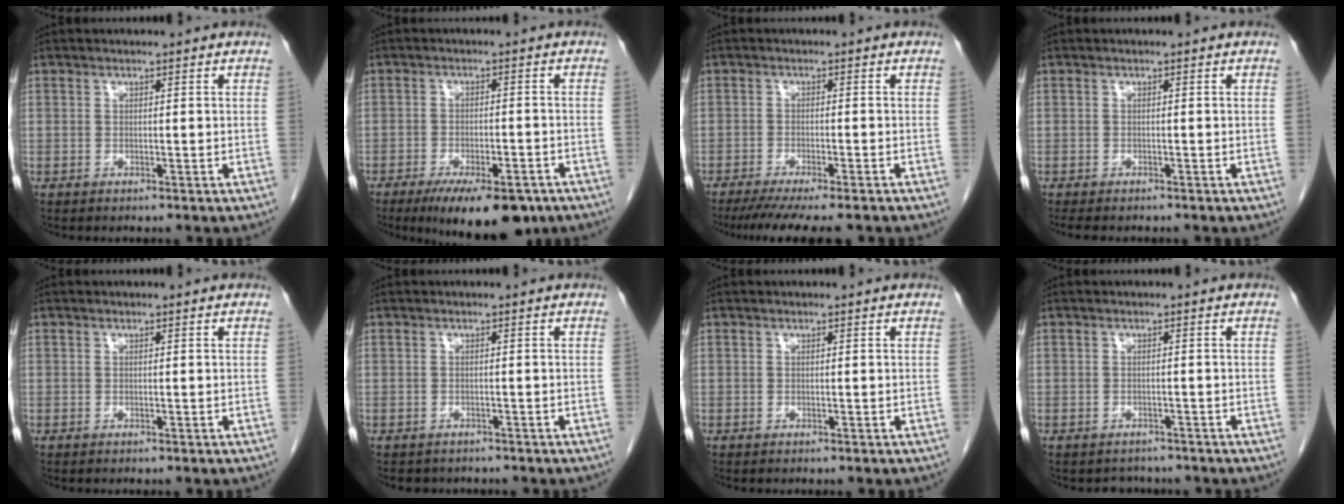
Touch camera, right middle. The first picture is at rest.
{"total": 12.0, "force": [-8.5, 3.9, 7.6], "torque": [-0.101, -0.008, -0.124]}
{"total": 11.4, "force": [-9.7, 1.0, 6.0], "torque": [-0.077, -0.023, -0.138]}
{"total": 3.8, "force": [-3.2, 1.1, 1.8], "torque": [-0.023, -0.008, -0.040]}
{"total": 0.0}
{"total": 3.1, "force": [-2.7, 1.6, 0.1], "torque": [-0.005, 0.001, -0.035]}
{"total": 0.0}
{"total": 2.5, "force": [-2.2, 1.2, -0.1], "torque": [-0.003, 0.001, -0.032]}